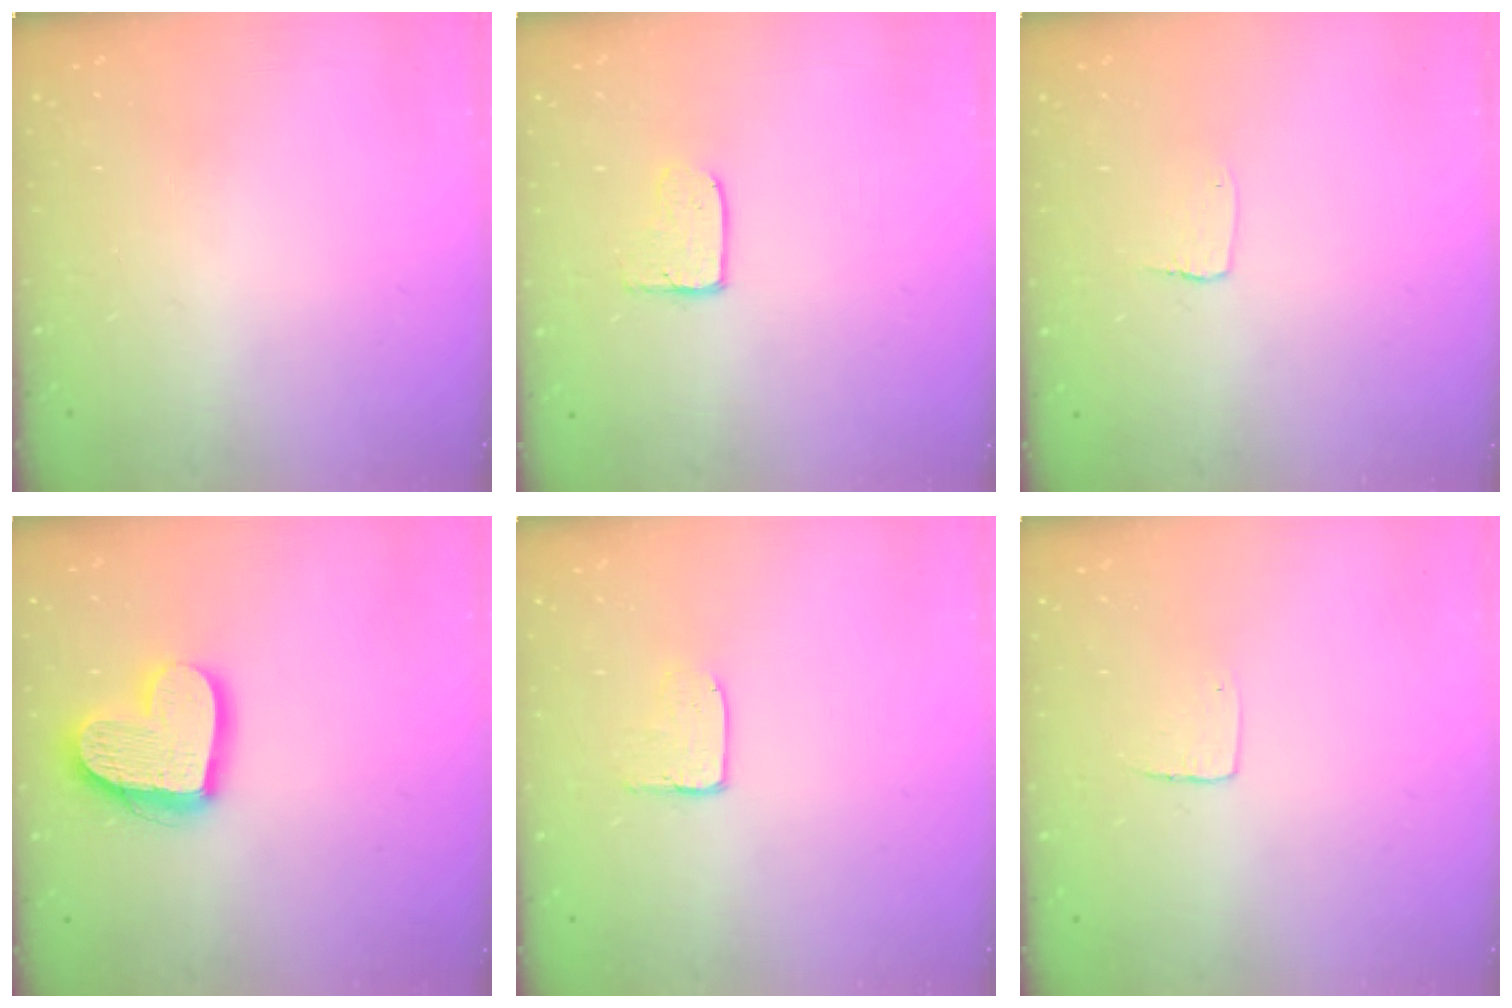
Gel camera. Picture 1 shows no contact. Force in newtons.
{"total": 4.0, "press": 4.0, "slide": 0.4}
{"total": 3.1, "press": 3.1, "slide": 0.3}
{"total": 16.9, "press": 16.8, "slide": 1.6}
{"total": 3.9, "press": 3.9, "slide": 0.1}
{"total": 3.9, "press": 3.8, "slide": 0.3}